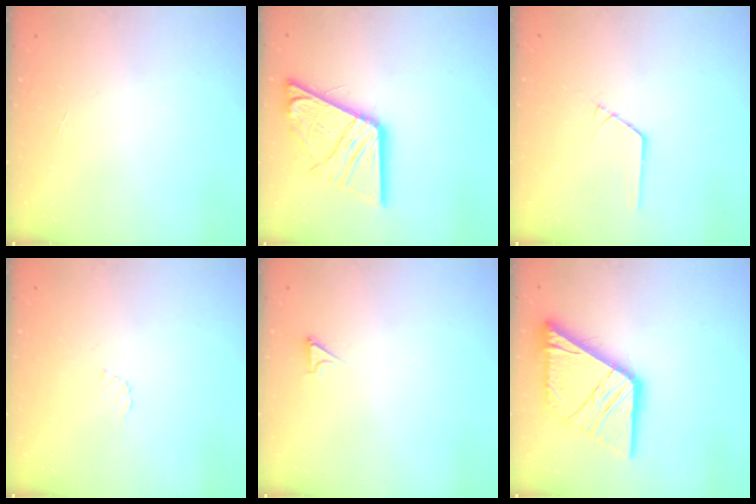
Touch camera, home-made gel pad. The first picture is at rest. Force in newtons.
{"total": 19.6, "press": 19.5, "slide": 2.2}
{"total": 1.1, "press": 1.0, "slide": 0.1}
{"total": 3.6, "press": 3.6, "slide": 0.3}
{"total": 2.2, "press": 2.2, "slide": 0.3}
{"total": 19.7, "press": 19.6, "slide": 2.3}